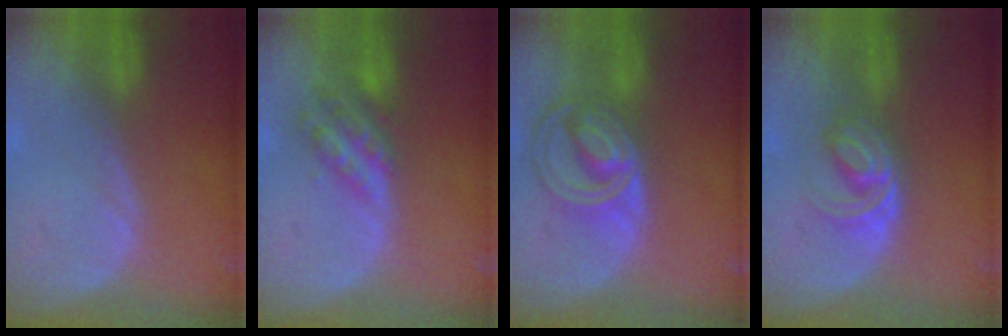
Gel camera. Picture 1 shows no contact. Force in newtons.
{"total": 6.2, "press": 5.4, "slide": 3.0}
{"total": 8.5, "press": 7.3, "slide": 4.4}
{"total": 5.9, "press": 5.1, "slide": 3.0}